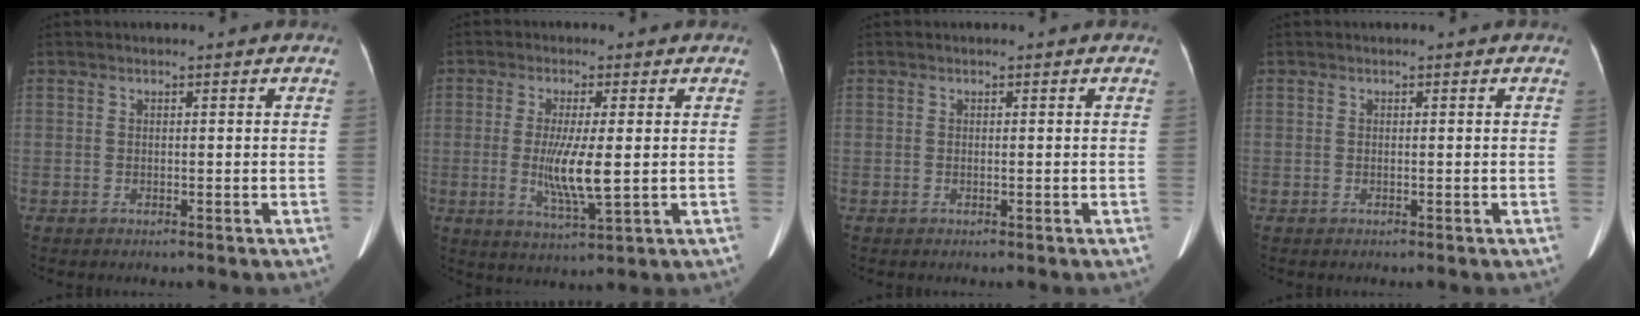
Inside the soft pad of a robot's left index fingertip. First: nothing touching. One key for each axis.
{"total": 7.3, "fx": -0.3, "fy": 0.8, "fz": 7.2, "tx": -0.145, "ty": -0.019, "tz": -0.006}
{"total": 0.0}
{"total": 0.0}